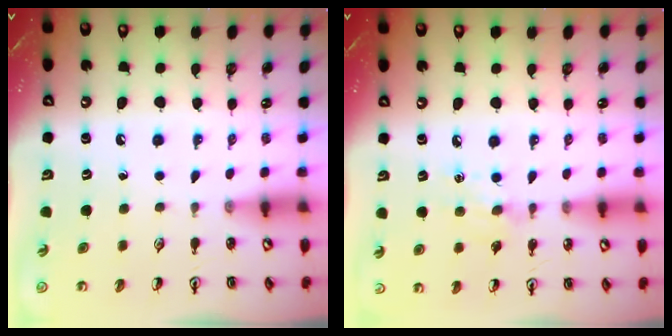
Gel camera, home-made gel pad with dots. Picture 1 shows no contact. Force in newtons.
{"total": 6.1, "press": 6.0, "slide": 0.9}